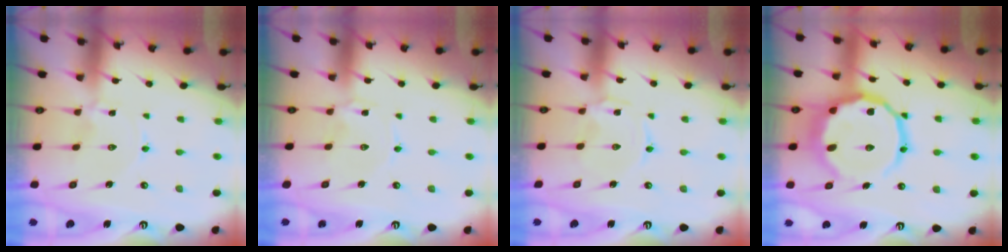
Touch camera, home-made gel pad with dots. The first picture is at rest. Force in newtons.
{"total": 2.0, "press": 2.0, "slide": 0.2}
{"total": 0.0}
{"total": 18.3, "press": 18.2, "slide": 2.2}